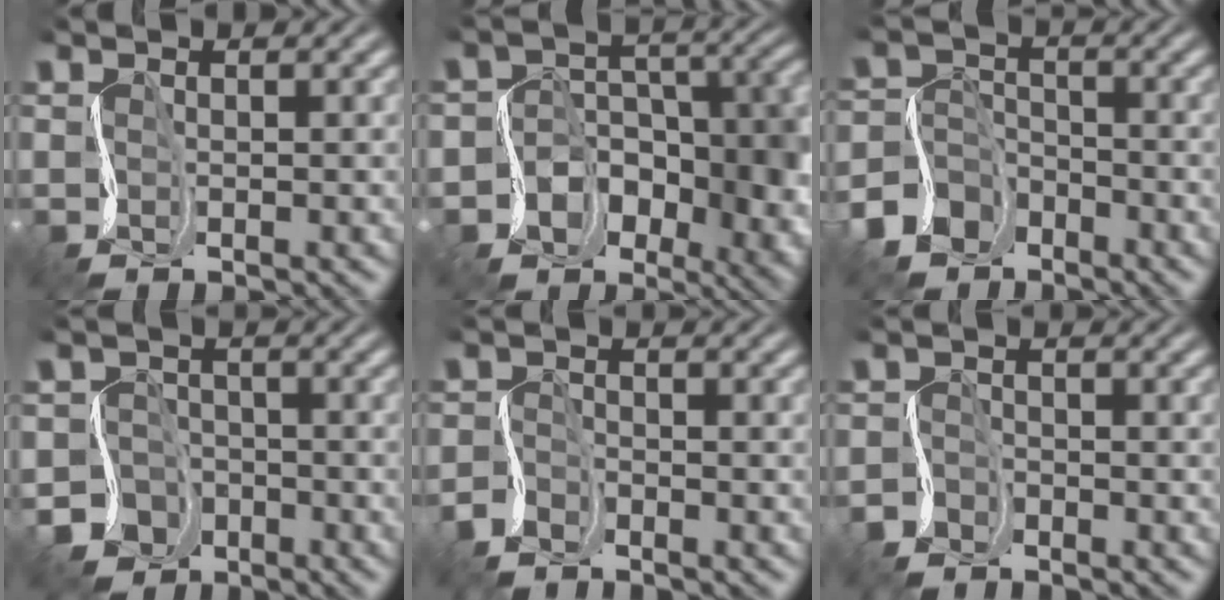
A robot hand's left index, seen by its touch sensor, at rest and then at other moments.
{"total": 6.7, "force": [-1.9, 5.3, 3.7], "torque": [-0.040, -0.004, -0.036]}
{"total": 5.3, "force": [-3.8, 3.6, 0.9], "torque": [-0.010, 0.000, -0.079]}
{"total": 4.7, "force": [-2.8, 3.8, 0.2], "torque": [0.017, 0.002, -0.053]}
{"total": 1.7, "force": [-1.5, 0.7, 0.2], "torque": [-0.008, 0.001, -0.041]}
{"total": 1.4, "force": [-1.3, 0.7, -0.2], "torque": [0.002, 0.002, -0.032]}